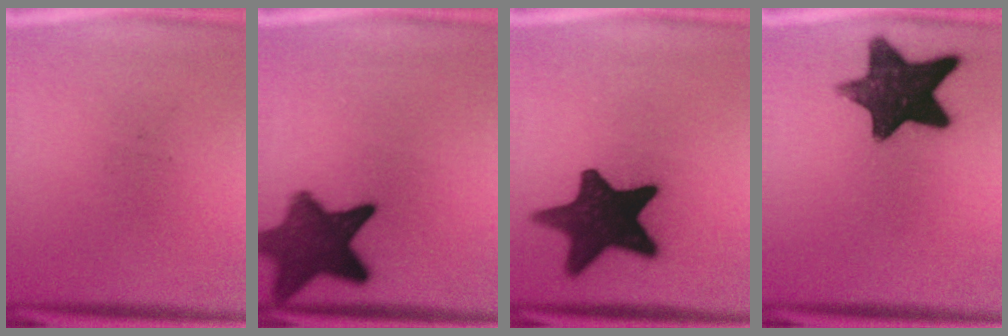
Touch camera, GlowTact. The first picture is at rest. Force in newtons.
{"total": 11.4}
{"total": 16.8}
{"total": 14.1}